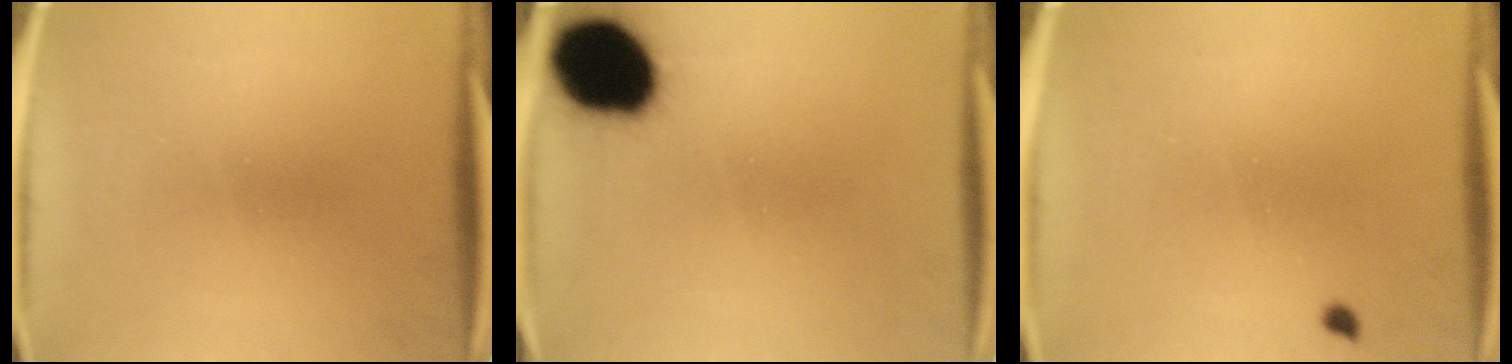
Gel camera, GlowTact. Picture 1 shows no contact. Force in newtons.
{"total": 19.0}
{"total": 0.7}